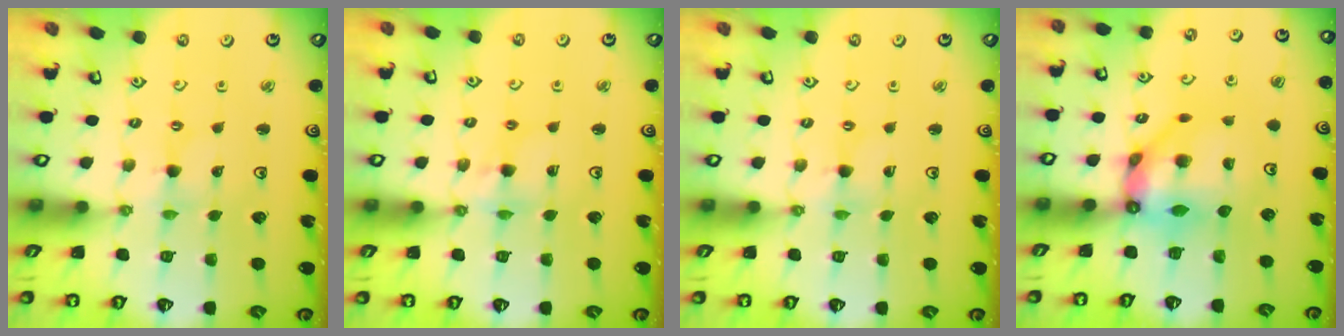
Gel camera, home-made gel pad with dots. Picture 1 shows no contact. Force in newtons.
{"total": 5.6, "press": 5.6, "slide": 0.5}
{"total": 0.0}
{"total": 10.2, "press": 10.1, "slide": 0.9}